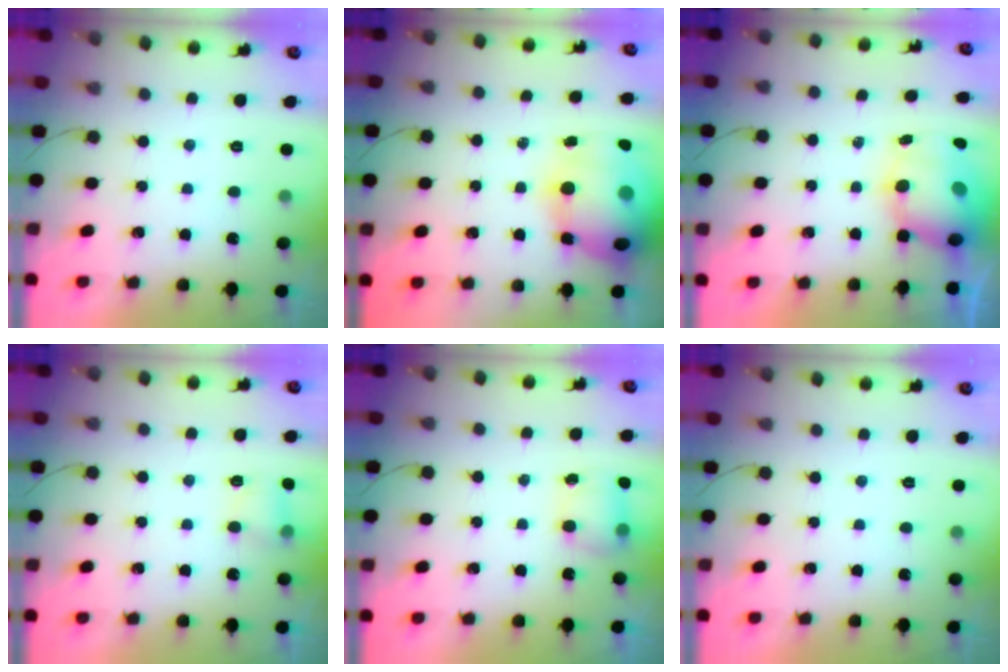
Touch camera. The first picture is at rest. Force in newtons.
{"total": 23.4, "press": 22.8, "slide": 5.3}
{"total": 10.7, "press": 10.4, "slide": 2.9}
{"total": 5.2, "press": 4.9, "slide": 1.6}
{"total": 5.3, "press": 5.3, "slide": 0.8}
{"total": 0.0}